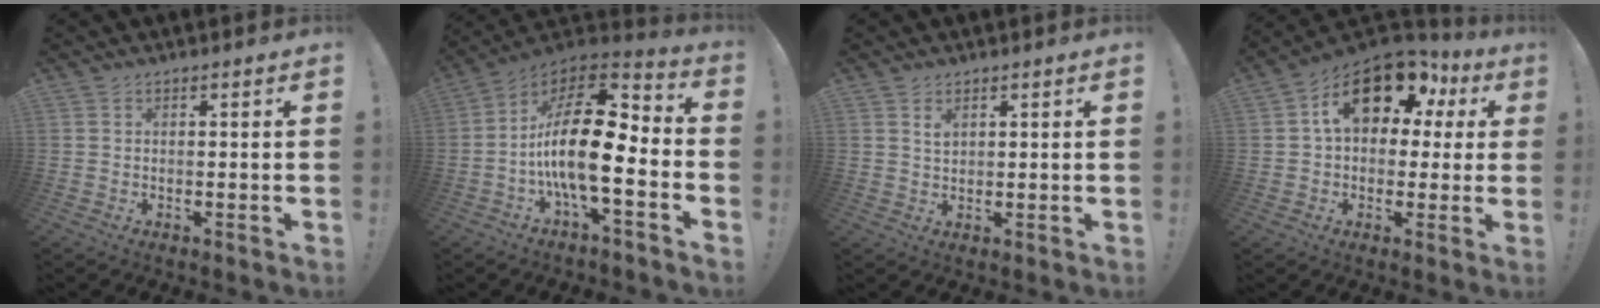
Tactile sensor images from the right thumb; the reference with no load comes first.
{"total": 20.6, "force": [-3.2, 8.1, 18.6], "torque": [-0.343, 0.019, -0.053]}
{"total": 2.0, "force": [1.3, 1.1, 1.1], "torque": [-0.008, -0.011, 0.021]}
{"total": 17.6, "force": [7.3, 10.4, 12.2], "torque": [-0.189, -0.021, 0.129]}